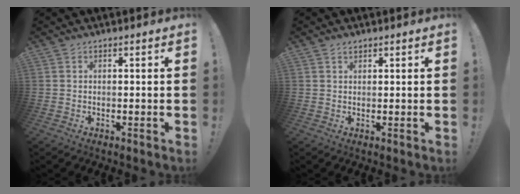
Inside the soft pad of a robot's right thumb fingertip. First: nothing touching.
{"total": 1.2, "force": [1.0, 0.5, 0.4], "torque": [-0.003, -0.006, 0.019]}